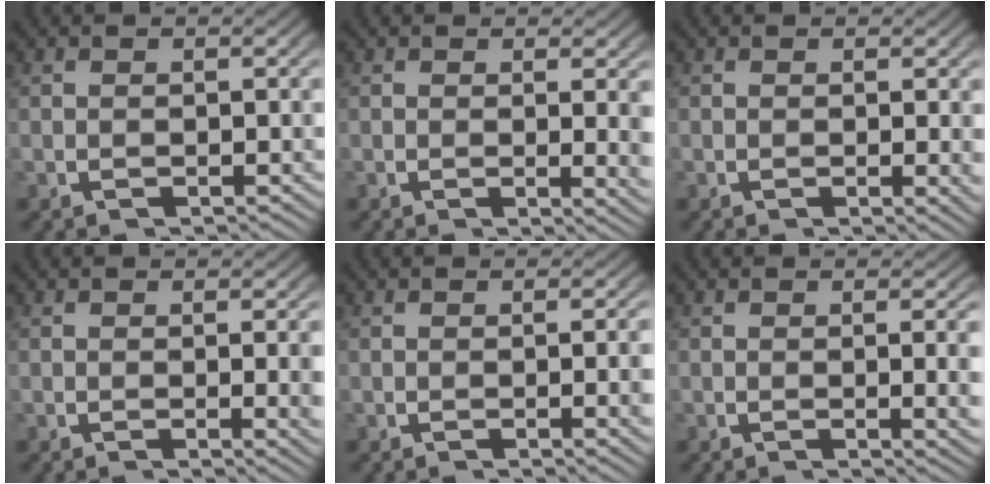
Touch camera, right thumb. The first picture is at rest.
{"total": 2.6, "force": [0.2, 0.6, 2.6], "torque": [-0.027, -0.009, 0.004]}
{"total": 1.2, "force": [0.1, 0.1, 1.1], "torque": [-0.013, -0.005, 0.002]}
{"total": 2.1, "force": [0.1, 0.2, 2.0], "torque": [-0.021, -0.003, 0.002]}
{"total": 2.2, "force": [-0.1, 0.3, 2.1], "torque": [-0.020, 0.002, -0.003]}
{"total": 2.9, "force": [0.0, 0.5, 2.9], "torque": [-0.026, 0.000, 0.000]}